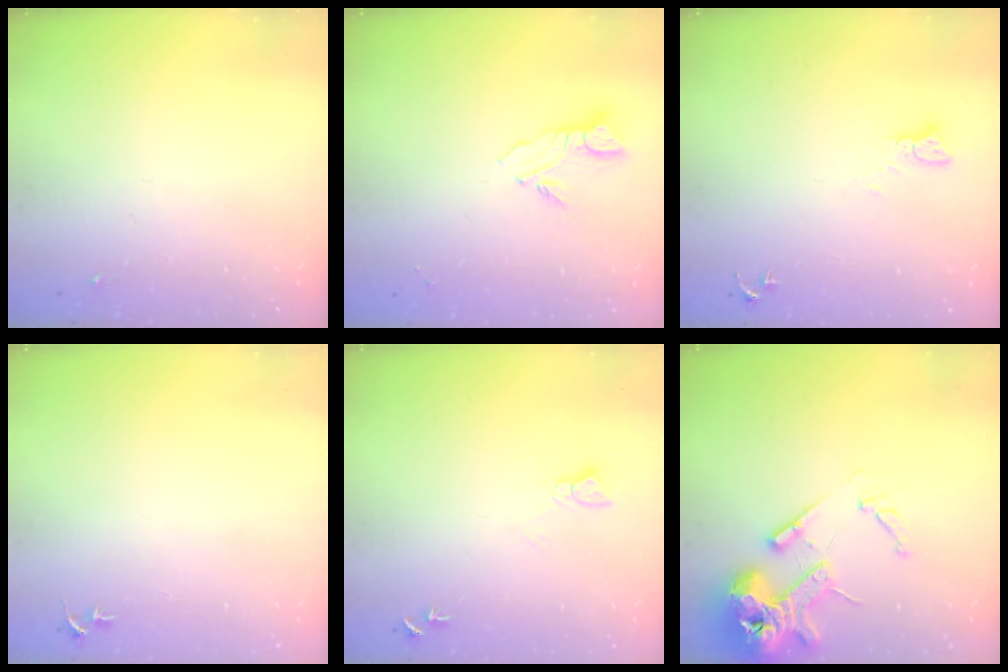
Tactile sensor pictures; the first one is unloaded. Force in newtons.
{"total": 4.9, "press": 4.9, "slide": 0.1}
{"total": 2.2, "press": 2.2, "slide": 0.2}
{"total": 2.7, "press": 2.7, "slide": 0.3}
{"total": 4.4, "press": 4.4, "slide": 0.4}
{"total": 16.3, "press": 16.2, "slide": 2.3}